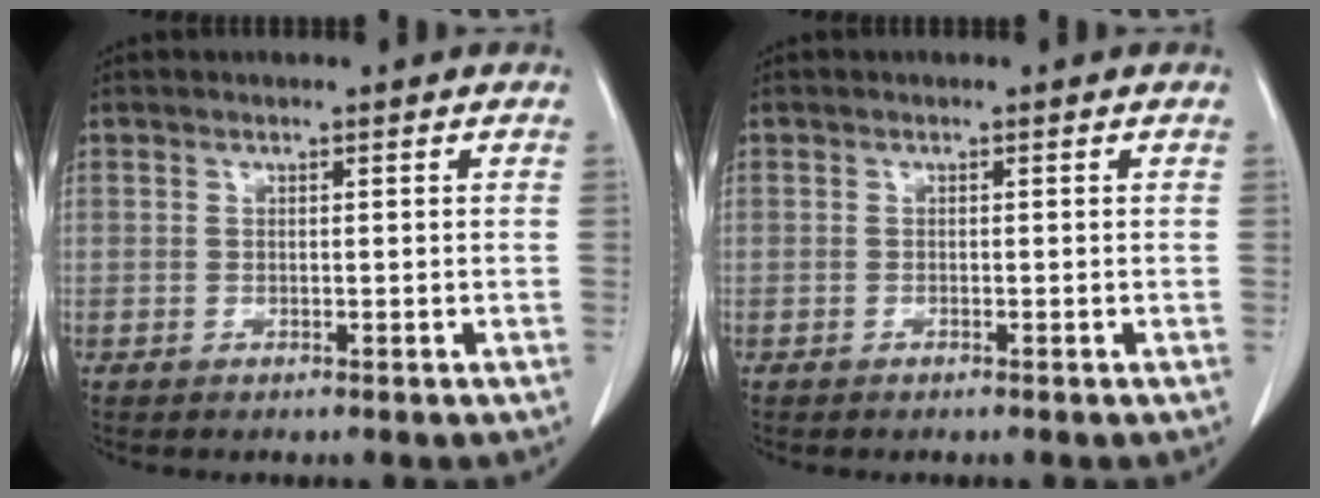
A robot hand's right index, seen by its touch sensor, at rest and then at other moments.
{"total": 0.0}